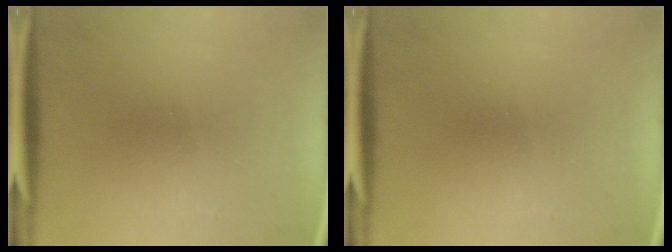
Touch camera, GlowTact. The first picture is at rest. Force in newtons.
{"total": 0.0}